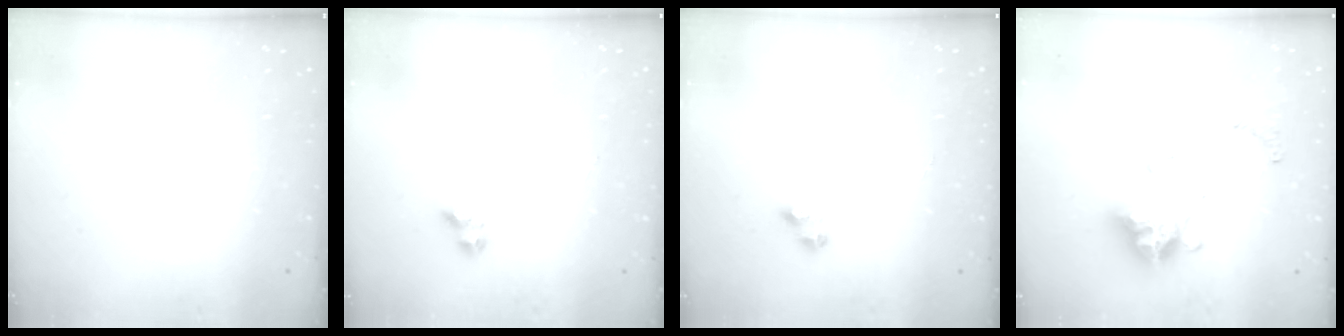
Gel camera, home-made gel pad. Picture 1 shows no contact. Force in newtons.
{"total": 3.5, "press": 3.3, "slide": 1.2}
{"total": 2.8, "press": 2.8, "slide": 0.4}
{"total": 13.4, "press": 13.4, "slide": 0.9}